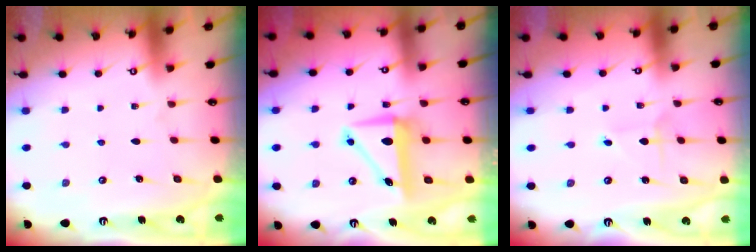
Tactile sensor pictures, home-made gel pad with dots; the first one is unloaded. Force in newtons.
{"total": 7.3, "press": 7.2, "slide": 1.3}
{"total": 1.8, "press": 1.8, "slide": 0.2}